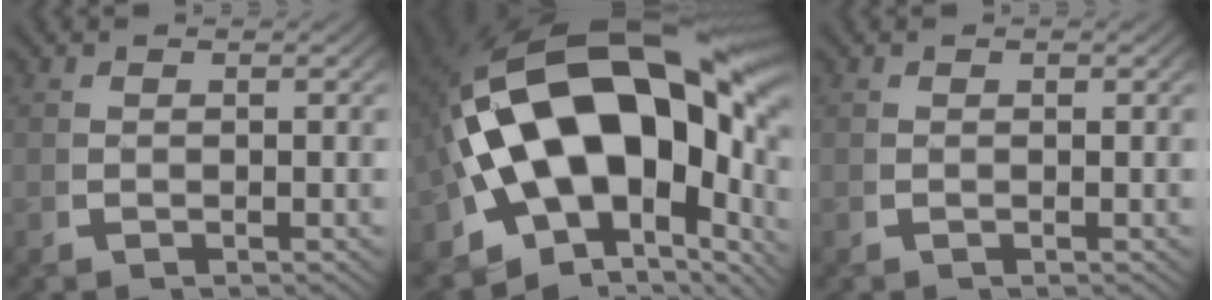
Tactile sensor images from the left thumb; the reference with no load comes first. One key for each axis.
{"total": 26.0, "fx": -0.5, "fy": 16.0, "fz": 20.5, "tx": -0.380, "ty": -0.067, "tz": 0.021}
{"total": 0.0}